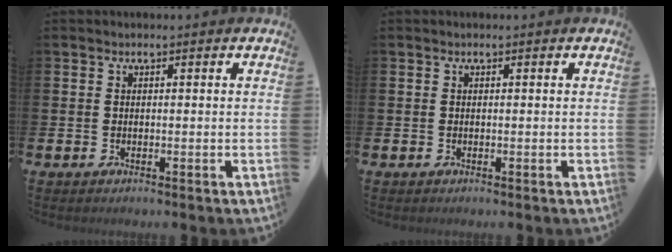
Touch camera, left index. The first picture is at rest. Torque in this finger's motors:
{"motor_torque": [0.00, 0.00, 0.01, 0.00]}